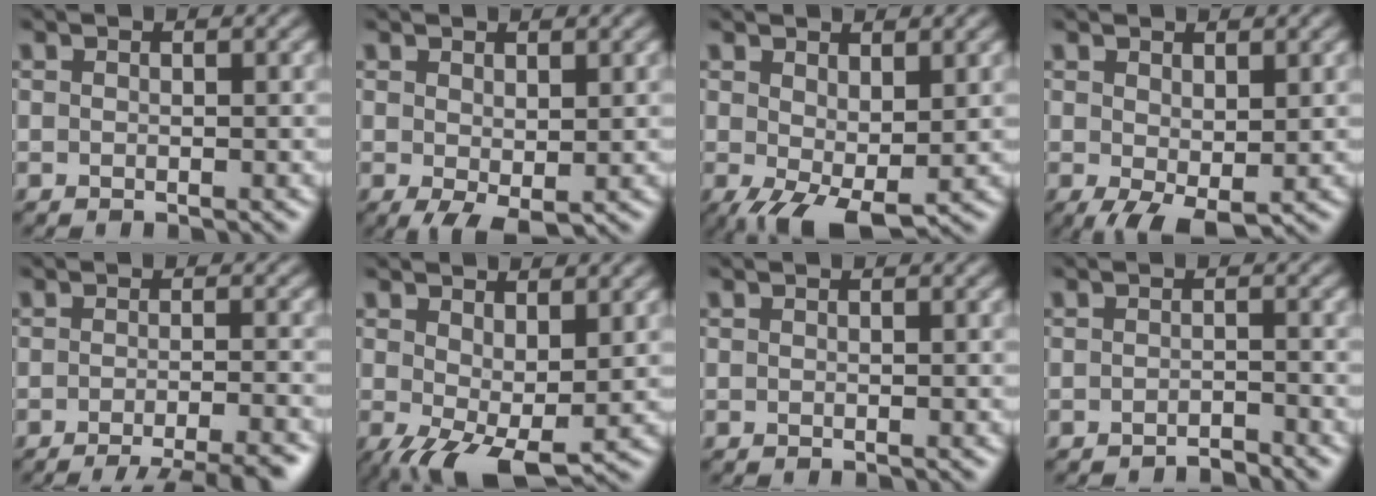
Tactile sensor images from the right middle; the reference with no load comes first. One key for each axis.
{"total": 2.4, "fx": -0.1, "fy": 1.2, "fz": 2.1, "tx": -0.039, "ty": -0.004, "tz": 0.004}
{"total": 4.9, "fx": -0.9, "fy": 2.4, "fz": 4.2, "tx": -0.087, "ty": -0.009, "tz": -0.008}
{"total": 3.4, "fx": -0.3, "fy": 1.7, "fz": 2.9, "tx": -0.059, "ty": -0.003, "tz": -0.001}
{"total": 6.0, "fx": -3.9, "fy": 1.7, "fz": 4.3, "tx": -0.037, "ty": -0.004, "tz": -0.039}
{"total": 5.8, "fx": -1.1, "fy": 2.9, "fz": 5.0, "tx": -0.100, "ty": -0.012, "tz": -0.010}
{"total": 0.0}
{"total": 1.2, "fx": -1.2, "fy": 0.1, "fz": 0.4, "tx": -0.001, "ty": 0.002, "tz": -0.024}